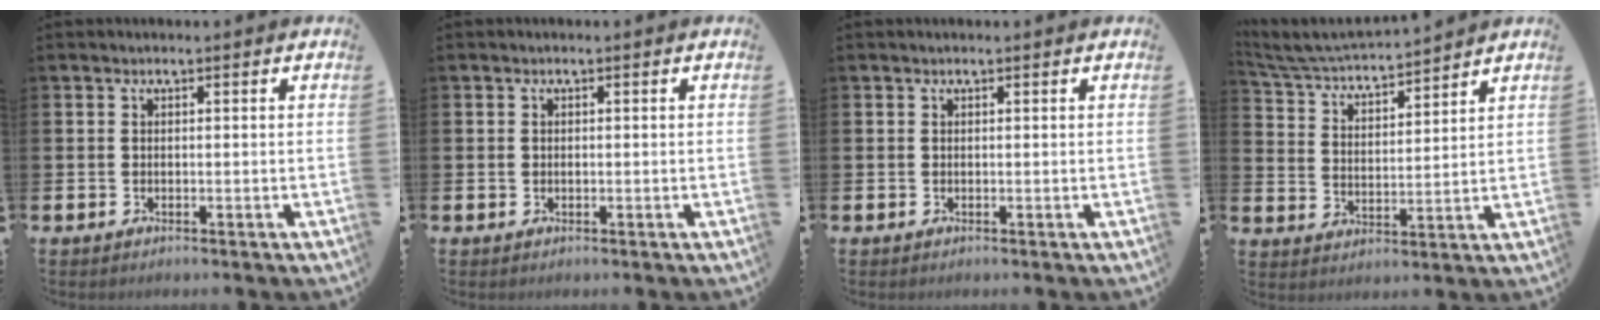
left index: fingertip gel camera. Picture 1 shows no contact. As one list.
[{"total": 0.6, "force": [0.1, 0.5, 0.3], "torque": [0.001, 0.000, -0.001]}, {"total": 0.0}, {"total": 5.0, "force": [4.9, 0.6, 0.7], "torque": [-0.040, -0.041, 0.081]}]